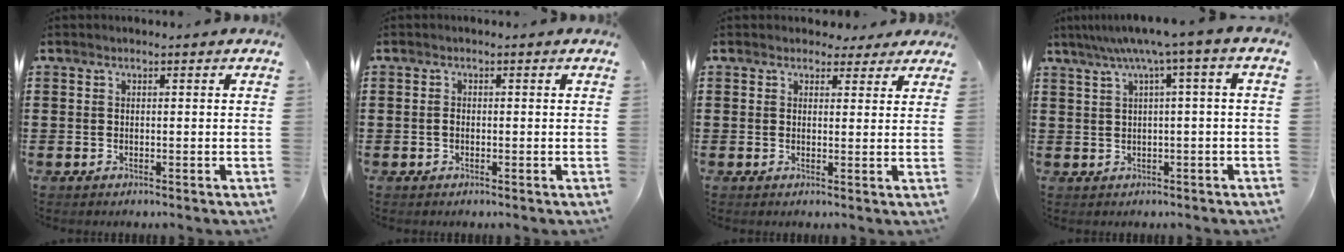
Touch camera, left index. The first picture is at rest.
{"total": 0.9, "force": [-0.3, 0.5, 0.6], "torque": [-0.015, 0.000, -0.006]}
{"total": 2.7, "force": [2.2, 1.4, 0.7], "torque": [-0.013, 0.002, 0.040]}
{"total": 5.0, "force": [1.5, -0.6, 4.7], "torque": [-0.092, -0.007, 0.021]}